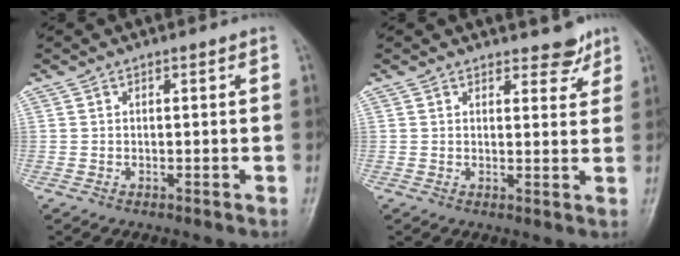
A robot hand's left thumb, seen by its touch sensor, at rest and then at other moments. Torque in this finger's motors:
{"motor_torque": [-0.13, 0.03, -0.08, -0.18, 0.01]}